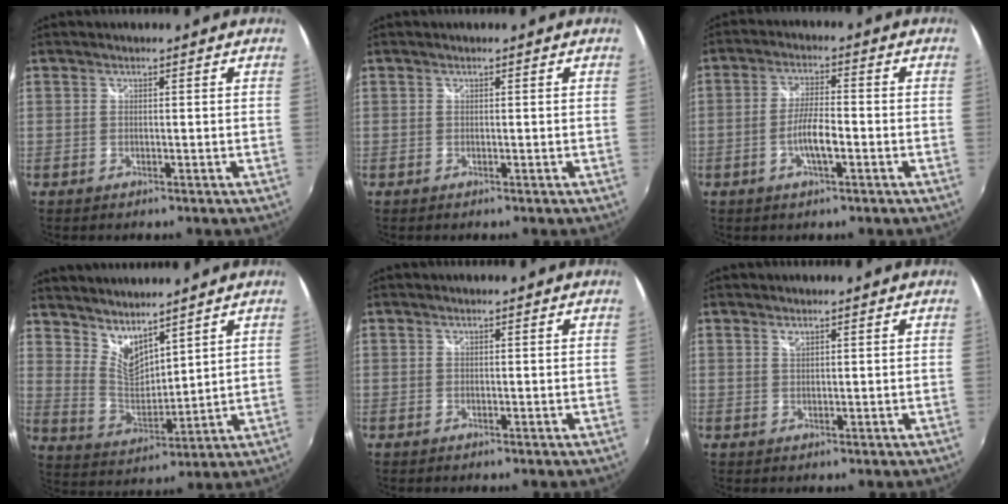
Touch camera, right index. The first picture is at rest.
{"total": 0.0}
{"total": 5.6, "force": [-2.1, 1.2, 5.1], "torque": [-0.098, 0.001, -0.037]}
{"total": 8.6, "force": [7.3, 2.4, 3.9], "torque": [-0.068, -0.009, 0.144]}
{"total": 0.0}
{"total": 1.0, "force": [0.8, 0.2, 0.6], "torque": [-0.009, 0.002, 0.014]}